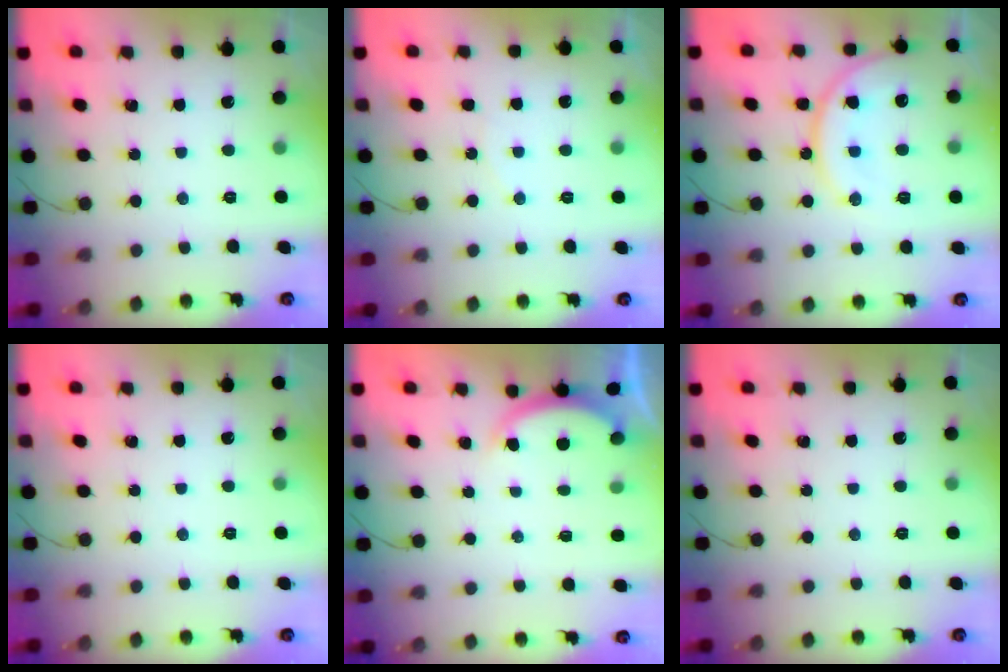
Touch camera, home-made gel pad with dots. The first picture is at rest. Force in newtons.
{"total": 5.0, "press": 5.0, "slide": 0.4}
{"total": 13.6, "press": 13.6, "slide": 0.9}
{"total": 0.0}
{"total": 2.6, "press": 2.6, "slide": 0.5}
{"total": 0.0}